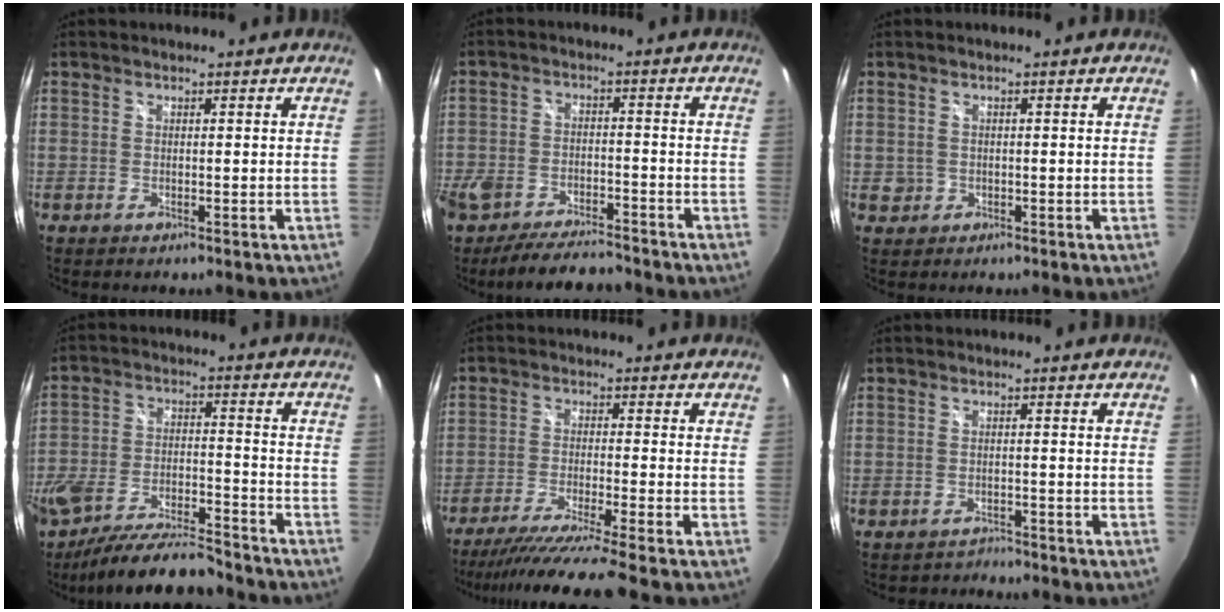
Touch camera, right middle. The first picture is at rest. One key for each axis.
{"total": 12.6, "fx": -10.5, "fy": 4.3, "fz": 5.5, "tx": -0.136, "ty": -0.019, "tz": -0.170}
{"total": 2.1, "fx": -0.2, "fy": 2.1, "fz": 0.4, "tx": -0.006, "ty": -0.002, "tz": -0.002}
{"total": 16.0, "fx": -12.9, "fy": 4.4, "fz": 8.4, "tx": -0.176, "ty": -0.033, "tz": -0.210}
{"total": 12.1, "fx": -10.3, "fy": -2.4, "fz": 6.0, "tx": -0.124, "ty": -0.037, "tz": -0.172}
{"total": 2.5, "fx": -2.2, "fy": 1.0, "fz": -0.2, "tx": 0.000, "ty": 0.003, "tz": -0.035}